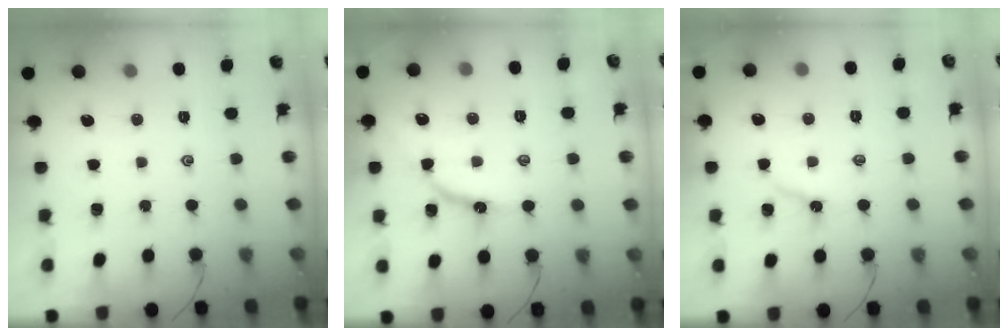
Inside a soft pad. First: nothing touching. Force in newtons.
{"total": 9.3, "press": 9.2, "slide": 1.0}
{"total": 2.6, "press": 2.6, "slide": 0.3}